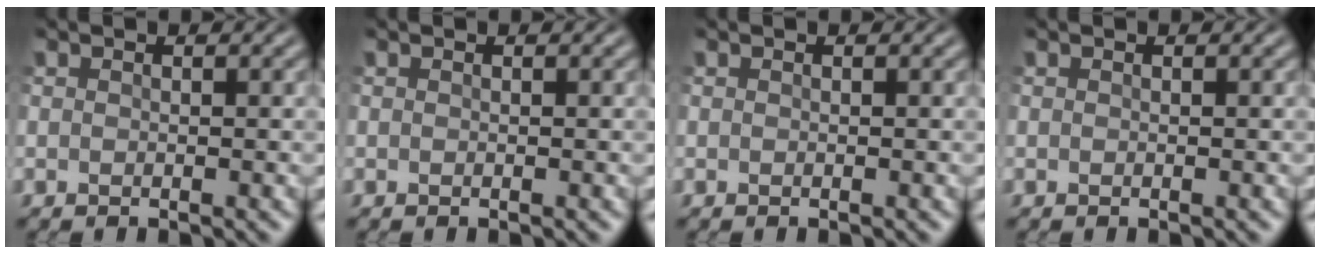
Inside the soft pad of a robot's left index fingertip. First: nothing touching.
{"total": 0.0}
{"total": 0.0}
{"total": 0.0}